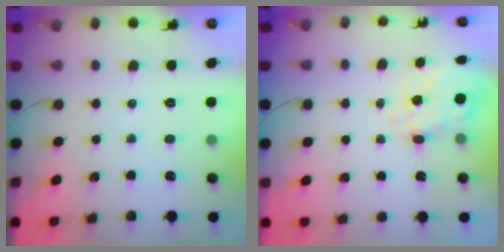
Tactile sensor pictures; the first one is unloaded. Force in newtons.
{"total": 8.0, "press": 8.0, "slide": 0.2}